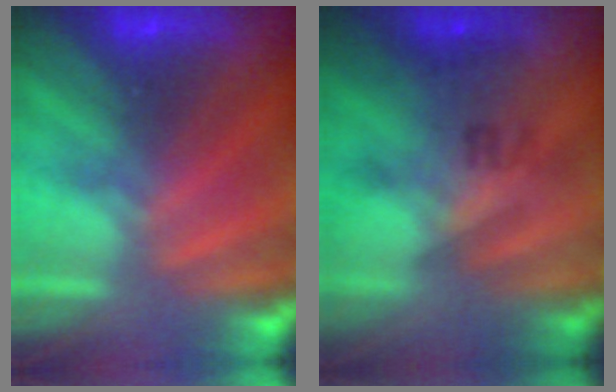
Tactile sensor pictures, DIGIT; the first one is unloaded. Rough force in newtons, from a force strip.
{"total": 2.3}